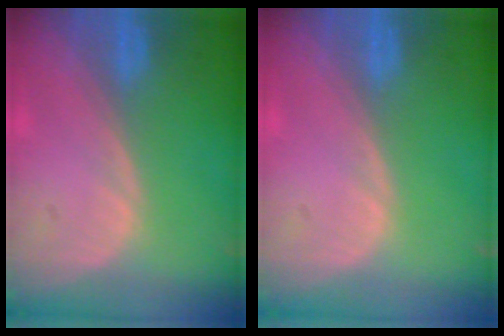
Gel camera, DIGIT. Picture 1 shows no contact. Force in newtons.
{"total": 0.0}